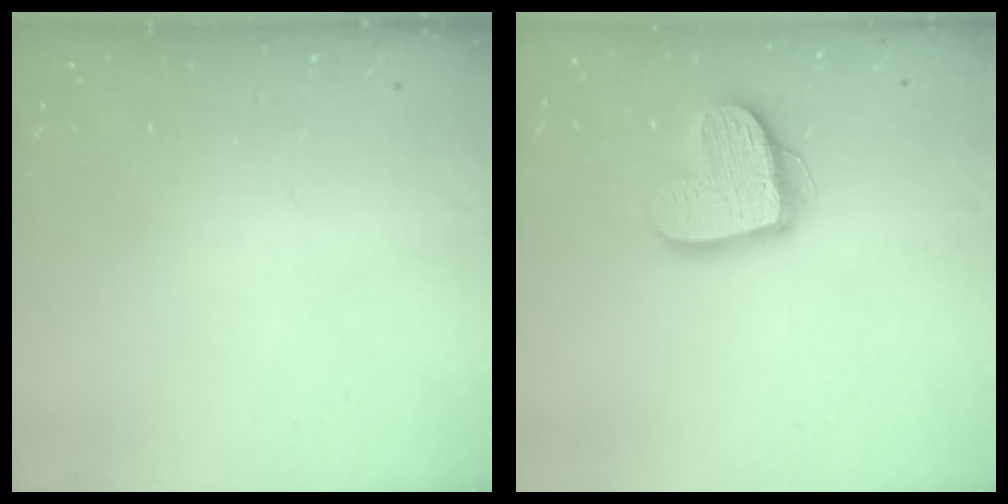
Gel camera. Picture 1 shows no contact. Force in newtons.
{"total": 16.2, "press": 16.2, "slide": 1.4}